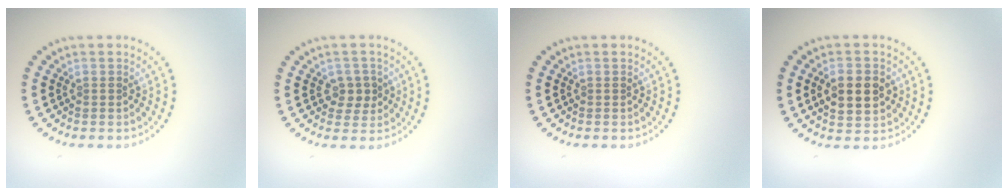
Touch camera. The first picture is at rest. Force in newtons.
{"total": 2.1, "press": 2.0, "slide": 0.7}
{"total": 0.0}
{"total": 4.1, "press": 4.1, "slide": 0.3}